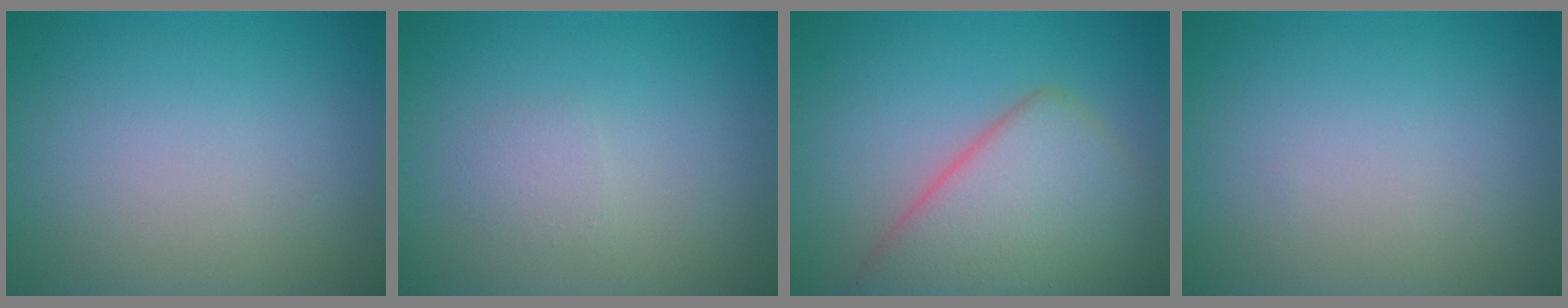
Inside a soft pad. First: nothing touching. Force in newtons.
{"total": 1.1, "press": 1.0, "slide": 0.1}
{"total": 7.6, "press": 7.6, "slide": 0.6}
{"total": 0.0}